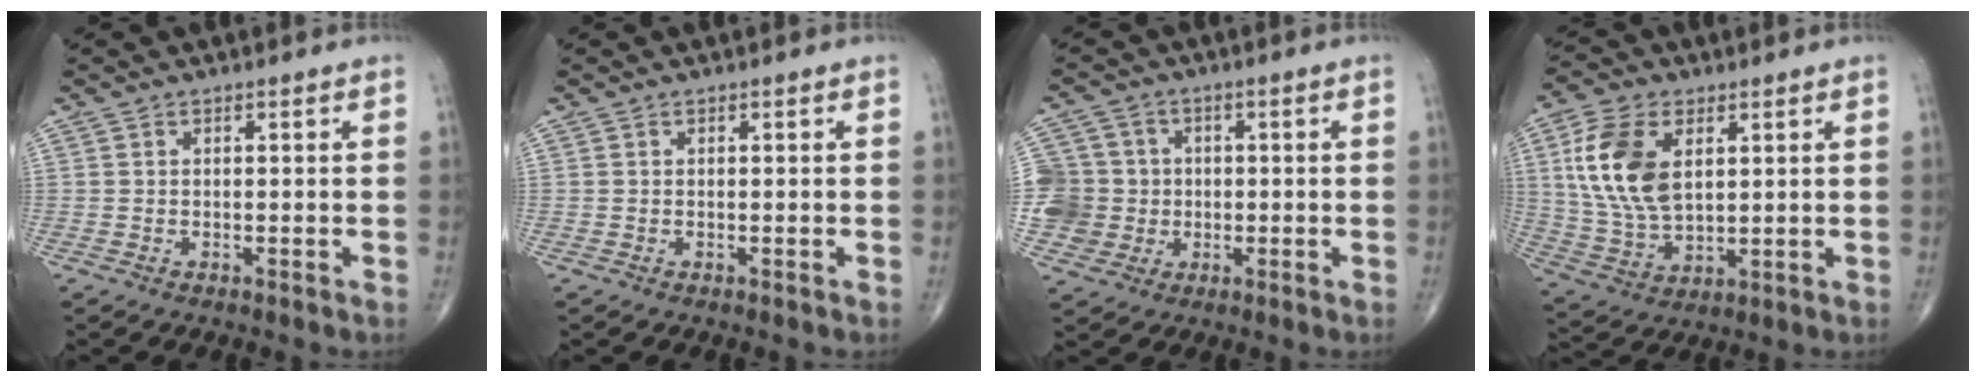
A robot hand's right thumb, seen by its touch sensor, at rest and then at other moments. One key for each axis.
{"total": 0.0}
{"total": 9.9, "fx": -0.6, "fy": 9.6, "fz": 2.0, "tx": -0.022, "ty": 0.017, "tz": -0.007}
{"total": 14.5, "fx": 3.9, "fy": 8.5, "fz": 11.0, "tx": -0.216, "ty": -0.010, "tz": 0.082}